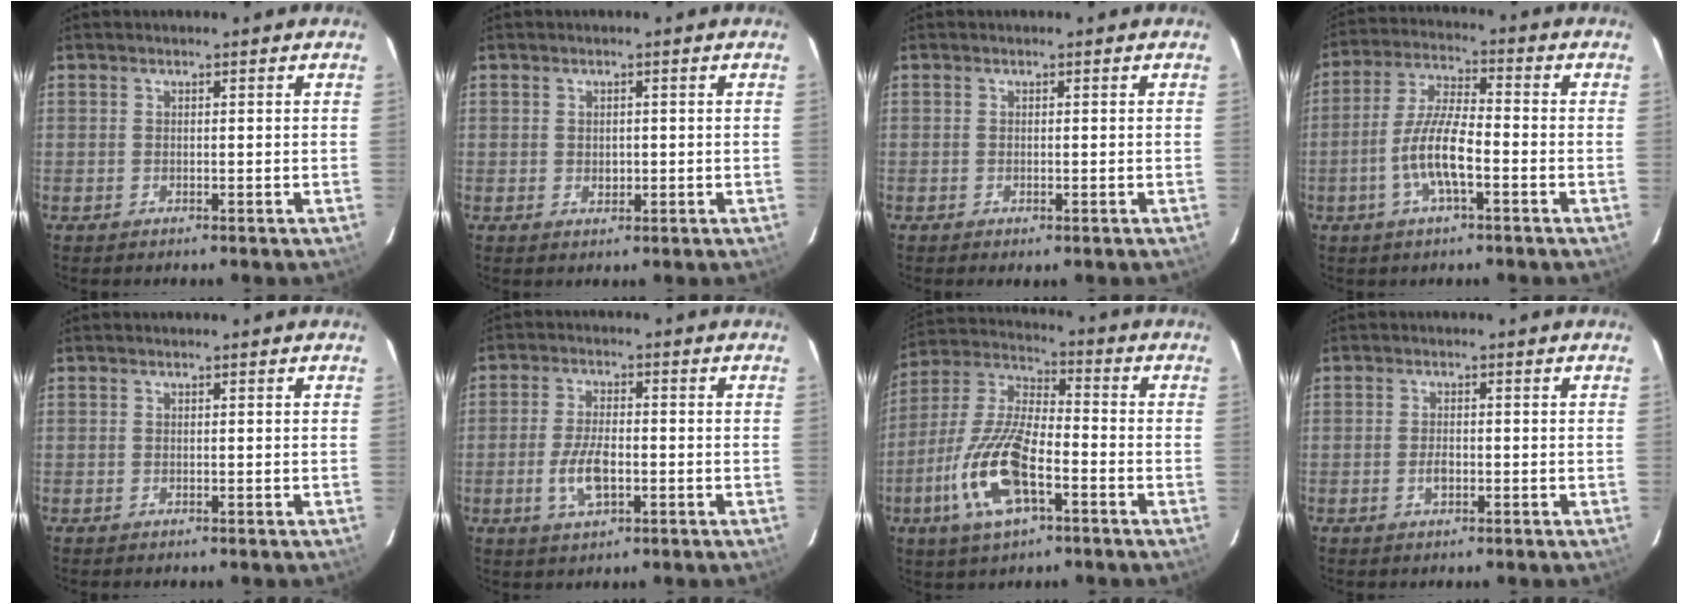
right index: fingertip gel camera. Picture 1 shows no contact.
{"total": 1.8, "force": [-0.1, 1.6, 0.9], "torque": [-0.012, 0.001, 0.001]}
{"total": 0.7, "force": [-0.3, 0.1, 0.6], "torque": [-0.011, 0.000, -0.004]}
{"total": 9.5, "force": [-3.5, 2.4, 8.5], "torque": [-0.177, 0.003, -0.066]}
{"total": 0.0}
{"total": 7.0, "force": [-2.0, 3.1, 5.9], "torque": [-0.122, -0.004, -0.036]}
{"total": 16.1, "force": [-6.4, 6.2, 13.5], "torque": [-0.291, -0.009, -0.127]}
{"total": 2.1, "force": [-0.7, 1.2, 1.5], "torque": [-0.030, 0.000, -0.012]}